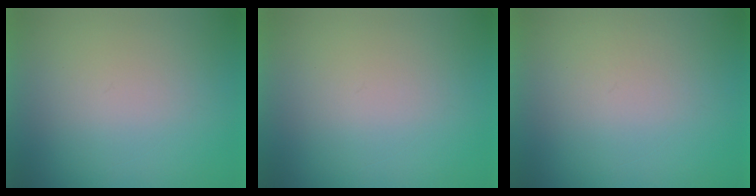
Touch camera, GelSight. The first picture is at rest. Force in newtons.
{"total": 0.0}
{"total": 1.0}